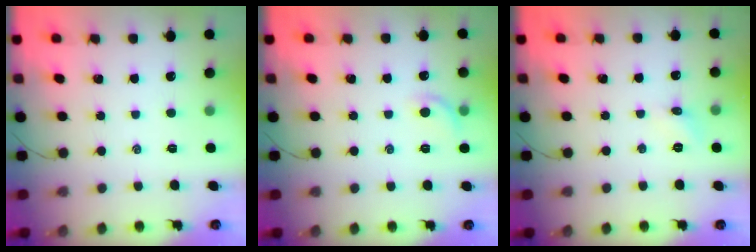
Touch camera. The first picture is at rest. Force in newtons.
{"total": 6.1, "press": 6.0, "slide": 1.4}
{"total": 4.7, "press": 4.4, "slide": 1.6}